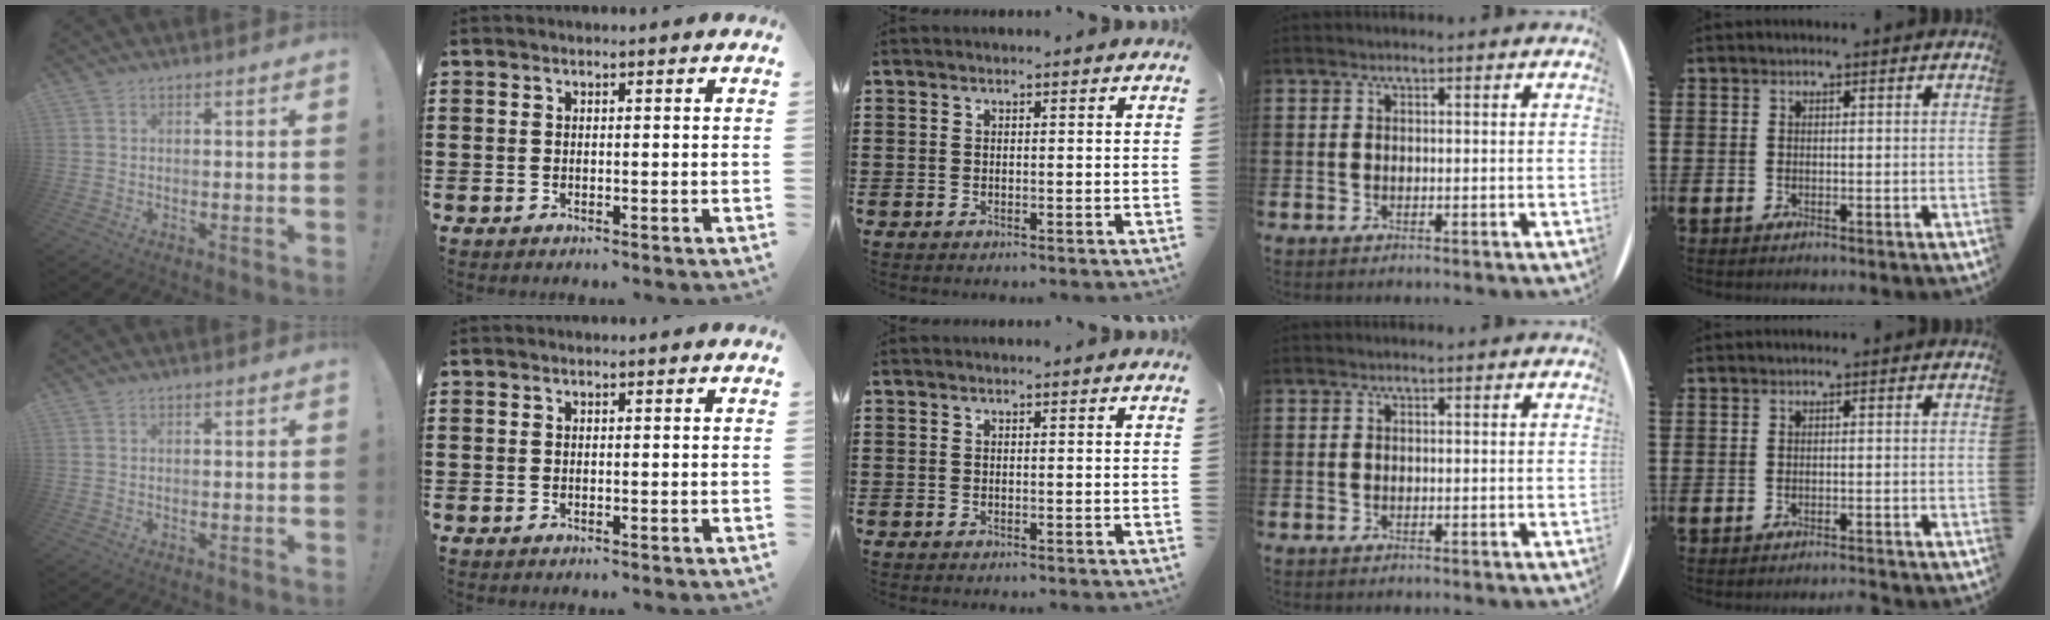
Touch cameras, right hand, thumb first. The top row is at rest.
{"little": {"total": 0.9, "force": [-0.9, -0.2, 0.1], "torque": [0.000, 0.001, -0.019]}}